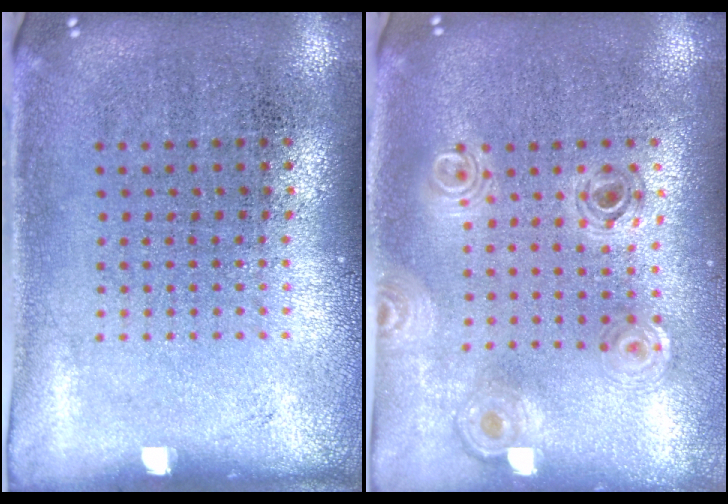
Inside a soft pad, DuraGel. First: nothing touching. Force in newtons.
{"total": 0.8, "press": 0.8, "slide": 0.1}